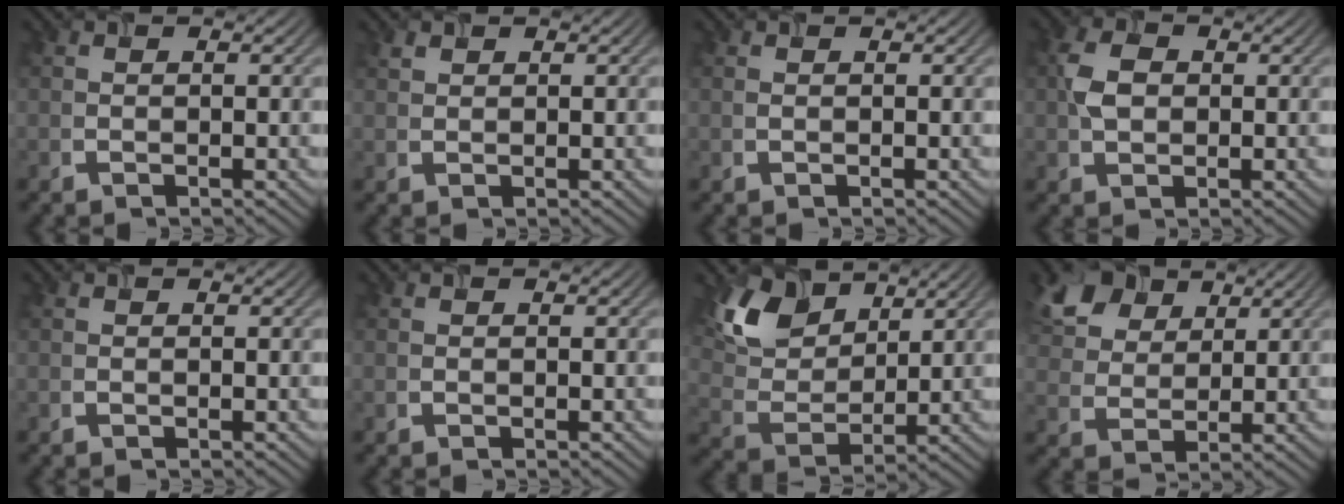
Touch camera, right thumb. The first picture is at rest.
{"total": 0.9, "force": [0.7, 0.5, 0.3], "torque": [-0.007, 0.002, 0.014]}
{"total": 0.0}
{"total": 3.8, "force": [0.5, 2.8, 2.6], "torque": [-0.060, 0.005, 0.003]}
{"total": 0.0}
{"total": 0.0}
{"total": 9.8, "force": [6.0, 5.5, 5.4], "torque": [-0.136, 0.004, 0.114]}
{"total": 9.4, "force": [5.4, 5.8, 5.2], "torque": [-0.139, 0.017, 0.103]}